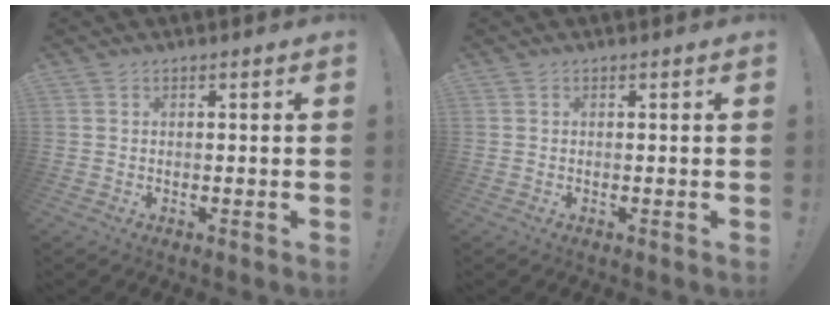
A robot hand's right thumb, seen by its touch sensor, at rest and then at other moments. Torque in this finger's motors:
{"motor_torque": [0.04, -0.09, 0.02, -0.03, -0.04]}